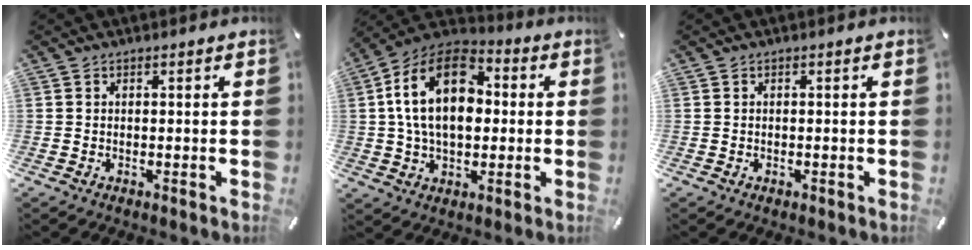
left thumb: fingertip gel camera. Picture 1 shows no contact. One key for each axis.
{"total": 18.1, "fx": 2.3, "fy": 12.0, "fz": 13.4, "tx": -0.263, "ty": 0.008, "tz": 0.038}
{"total": 0.5, "fx": -0.2, "fy": 0.4, "fz": 0.3, "tx": -0.005, "ty": 0.000, "tz": -0.004}